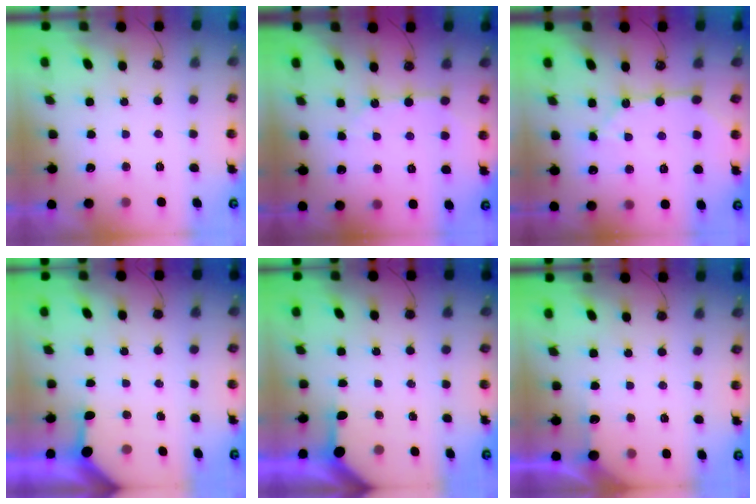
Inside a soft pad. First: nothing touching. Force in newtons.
{"total": 7.0, "press": 6.9, "slide": 0.7}
{"total": 10.8, "press": 10.8, "slide": 0.6}
{"total": 3.2, "press": 3.2, "slide": 0.3}
{"total": 3.0, "press": 3.0, "slide": 0.3}
{"total": 2.7, "press": 2.7, "slide": 0.2}